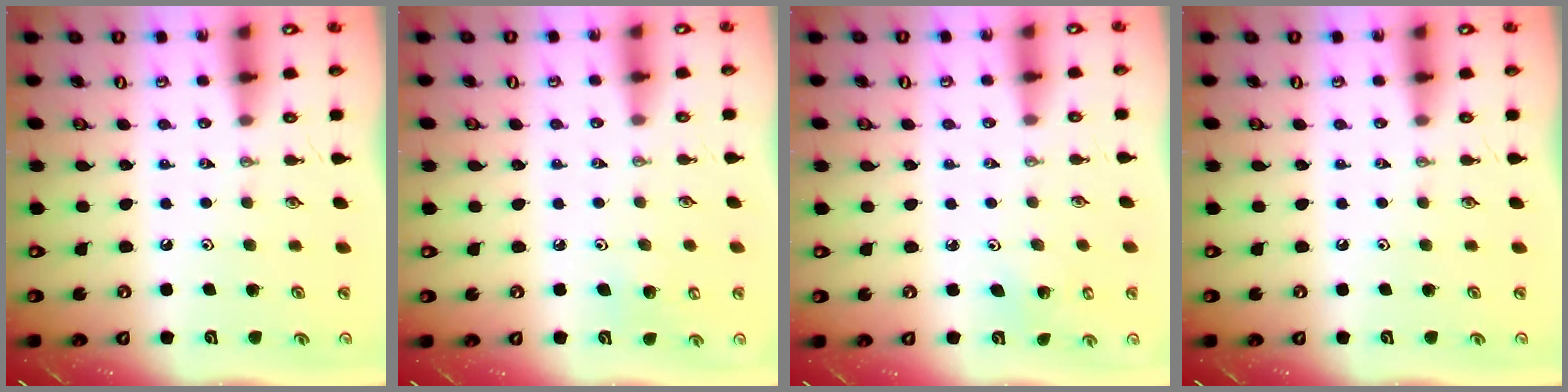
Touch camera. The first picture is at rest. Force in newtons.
{"total": 6.1, "press": 6.0, "slide": 1.0}
{"total": 2.8, "press": 2.8, "slide": 0.2}
{"total": 0.0}